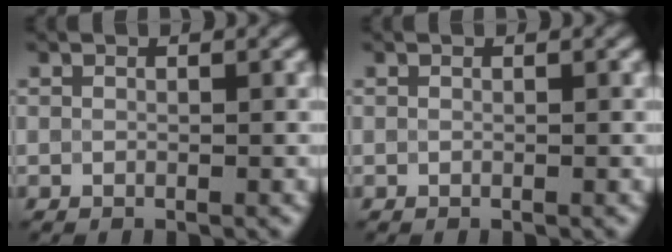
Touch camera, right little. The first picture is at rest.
{"total": 0.0}